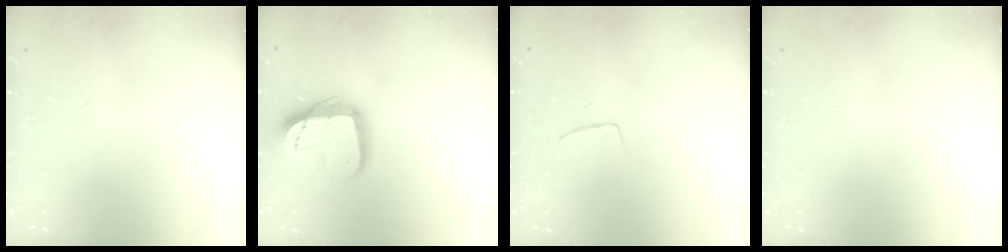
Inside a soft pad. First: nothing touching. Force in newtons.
{"total": 16.1, "press": 16.1, "slide": 1.0}
{"total": 4.3, "press": 4.3, "slide": 0.3}
{"total": 0.0}